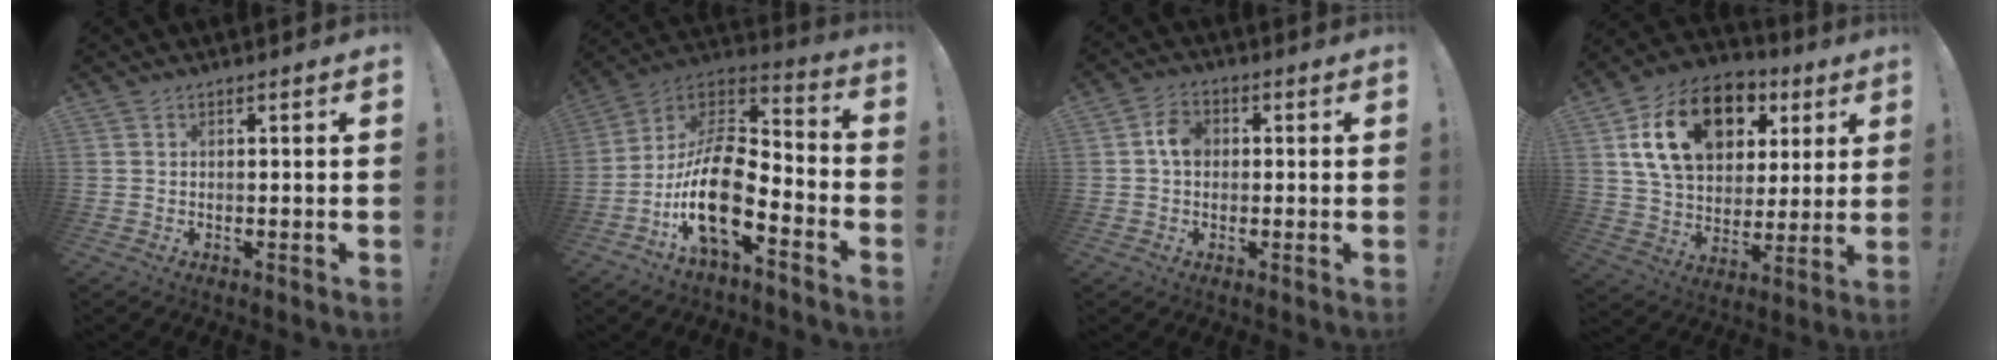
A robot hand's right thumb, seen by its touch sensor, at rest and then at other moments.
{"total": 17.2, "force": [-6.6, 7.5, 14.0], "torque": [-0.292, 0.025, -0.115]}
{"total": 5.7, "force": [0.4, 4.2, 3.8], "torque": [-0.062, 0.013, 0.006]}
{"total": 20.3, "force": [8.3, 13.8, 12.3], "torque": [-0.202, -0.022, 0.156]}